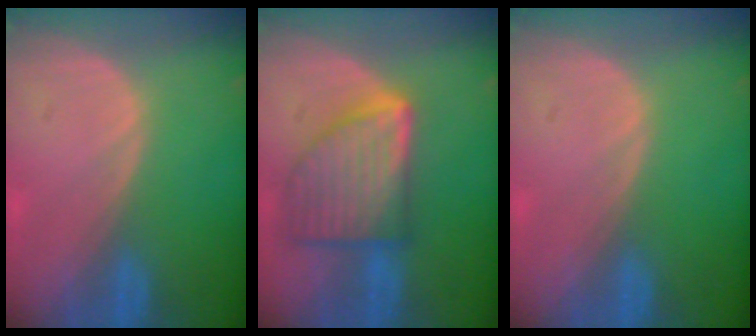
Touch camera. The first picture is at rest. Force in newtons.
{"total": 9.4, "press": 9.3, "slide": 0.6}
{"total": 0.0}